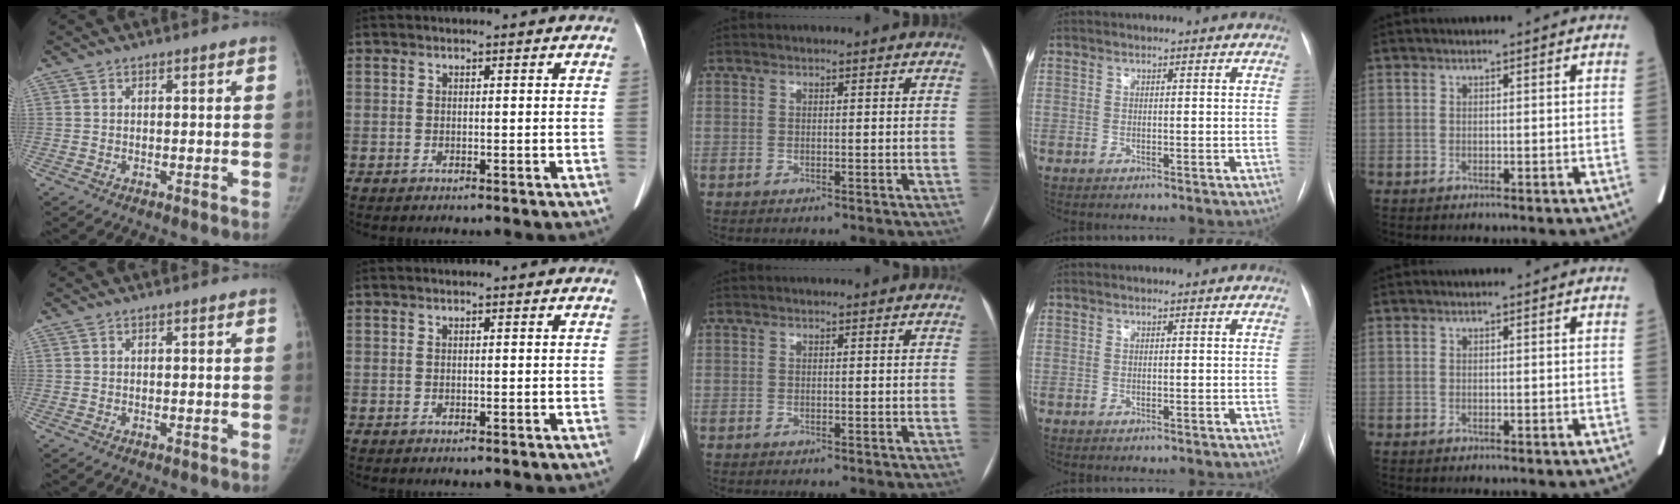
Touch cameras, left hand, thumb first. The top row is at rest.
{}